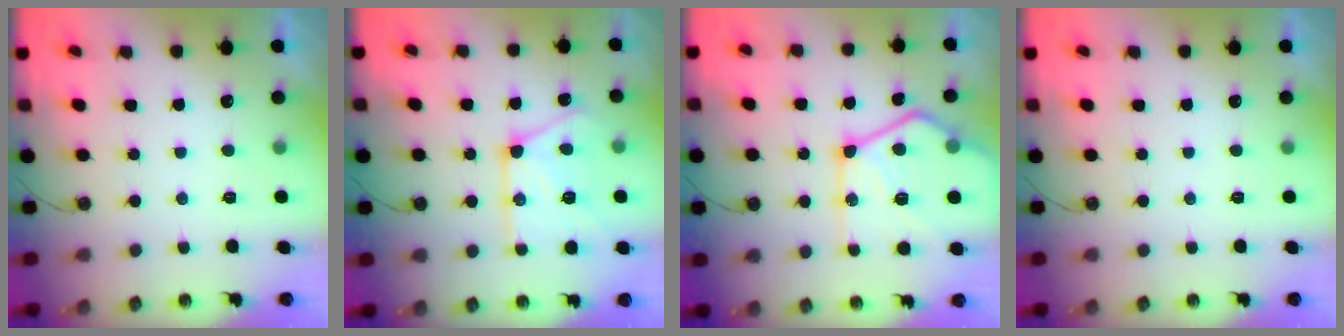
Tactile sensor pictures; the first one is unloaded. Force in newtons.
{"total": 16.7, "press": 16.6, "slide": 1.4}
{"total": 23.3, "press": 23.1, "slide": 2.7}
{"total": 0.0}